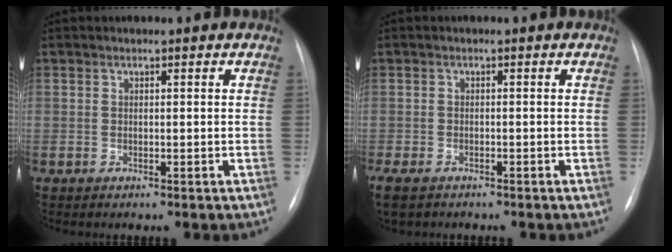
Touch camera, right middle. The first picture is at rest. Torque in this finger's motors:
{"motor_torque": [0.40, -0.46, 0.36, 0.13]}